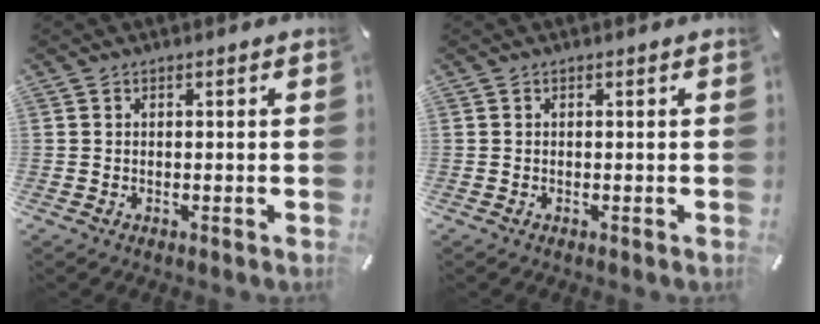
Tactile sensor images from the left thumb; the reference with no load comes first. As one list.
[{"total": 0.0}]